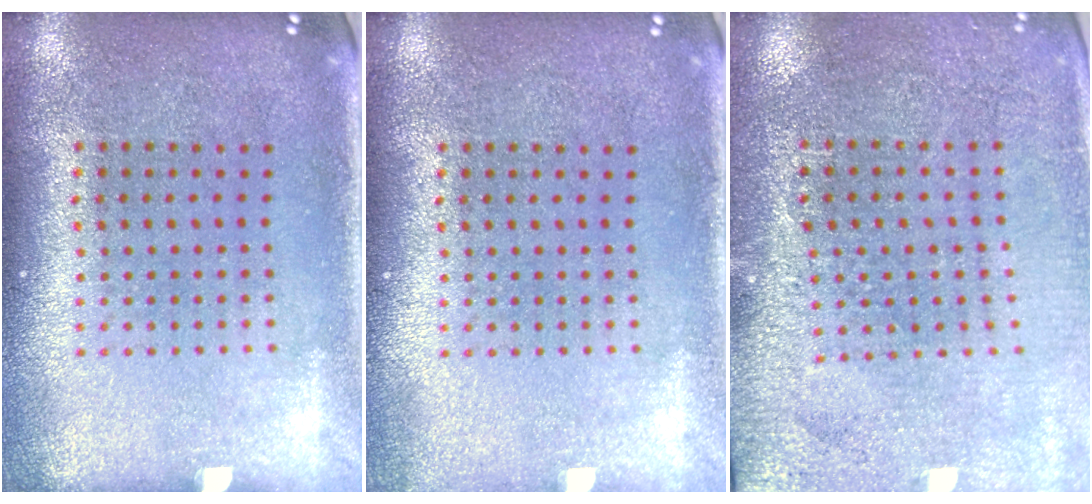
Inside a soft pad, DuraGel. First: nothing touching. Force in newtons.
{"total": 0.7, "press": 0.7, "slide": 0.1}
{"total": 2.8, "press": 2.8, "slide": 0.3}